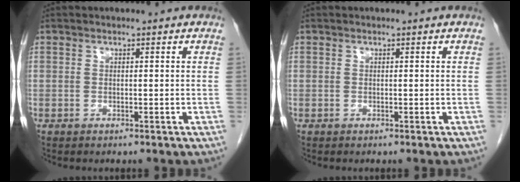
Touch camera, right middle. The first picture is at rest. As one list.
[{"total": 0.0}]